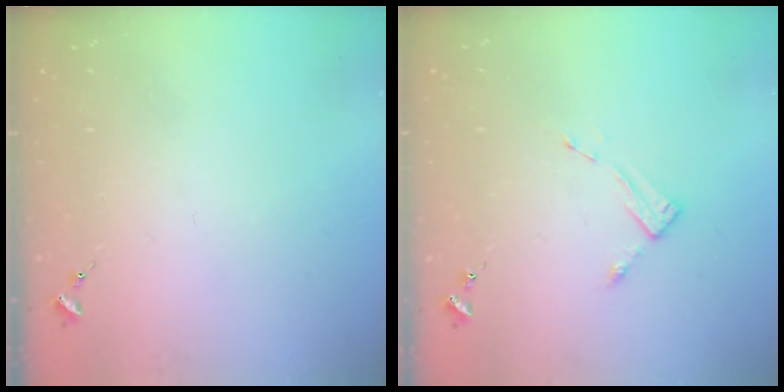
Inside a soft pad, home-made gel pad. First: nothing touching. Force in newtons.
{"total": 2.7, "press": 2.7, "slide": 0.4}